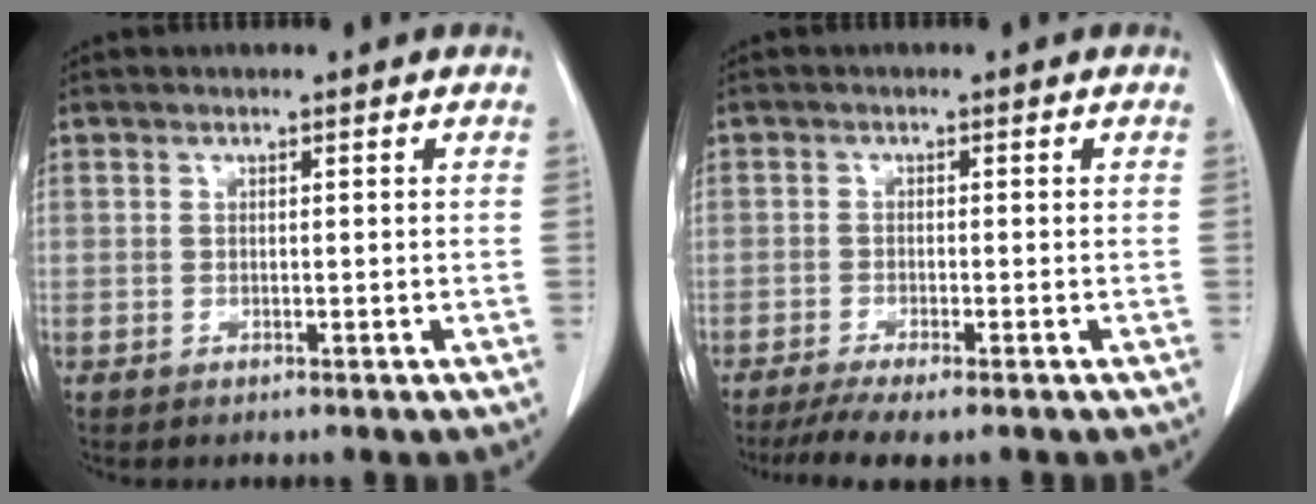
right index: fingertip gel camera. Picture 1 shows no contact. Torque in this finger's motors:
{"motor_torque": [0.41, -0.44, 0.18, 0.06]}